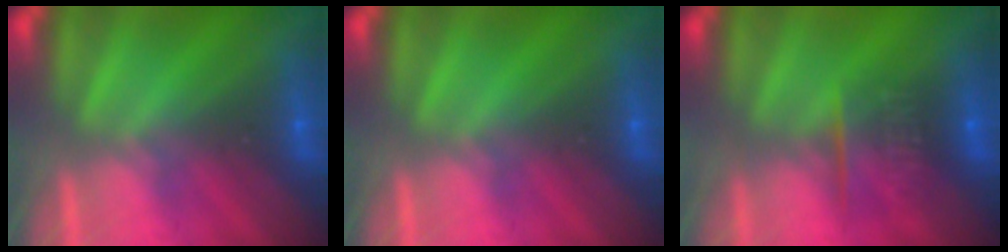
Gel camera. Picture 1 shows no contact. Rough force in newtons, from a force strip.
{"total": 0.0}
{"total": 9.7}